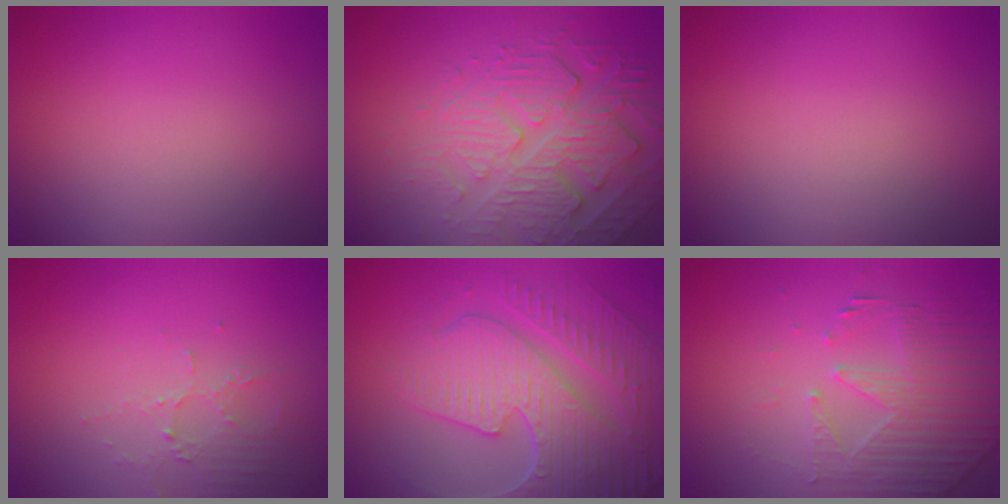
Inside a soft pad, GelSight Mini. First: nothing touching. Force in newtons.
{"total": 5.7, "press": 4.6, "slide": 3.3}
{"total": 0.0}
{"total": 2.1, "press": 2.1, "slide": 0.4}
{"total": 9.9, "press": 6.5, "slide": 7.4}
{"total": 4.8, "press": 3.7, "slide": 3.1}